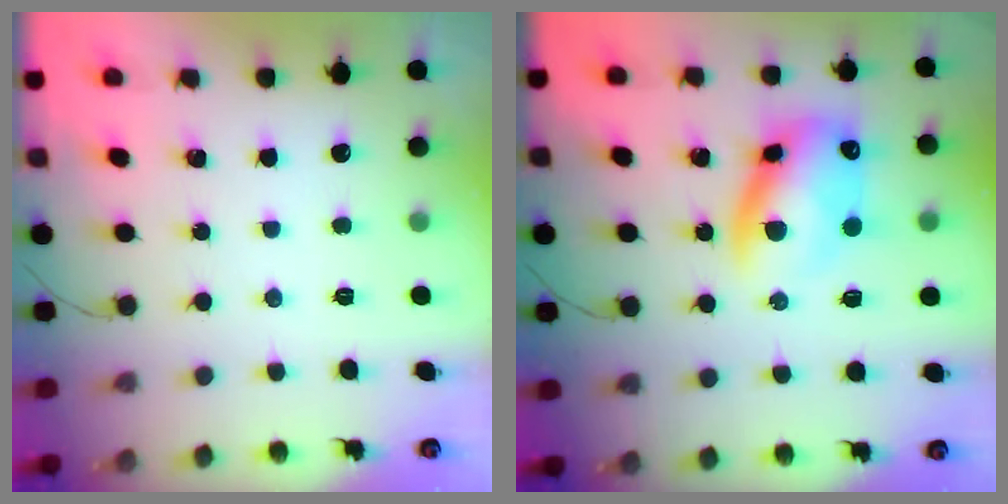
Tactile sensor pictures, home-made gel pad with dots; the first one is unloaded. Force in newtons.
{"total": 12.3, "press": 11.9, "slide": 3.0}